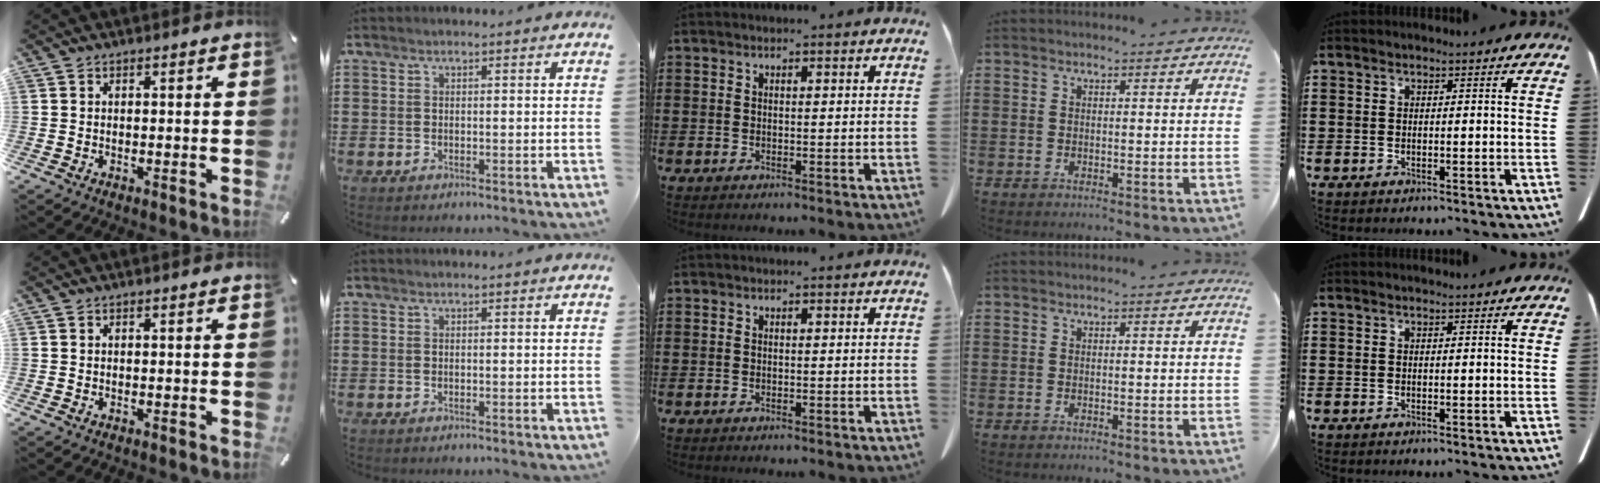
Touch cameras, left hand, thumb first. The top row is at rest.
{}